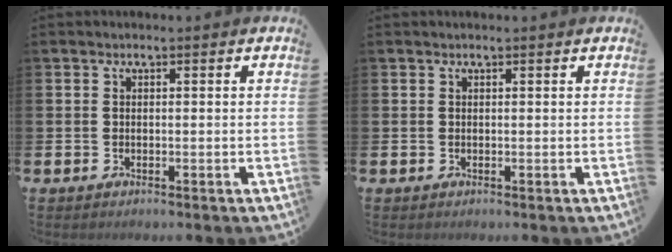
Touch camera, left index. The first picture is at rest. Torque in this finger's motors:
{"motor_torque": [0.45, -0.94, 0.02, -0.02]}